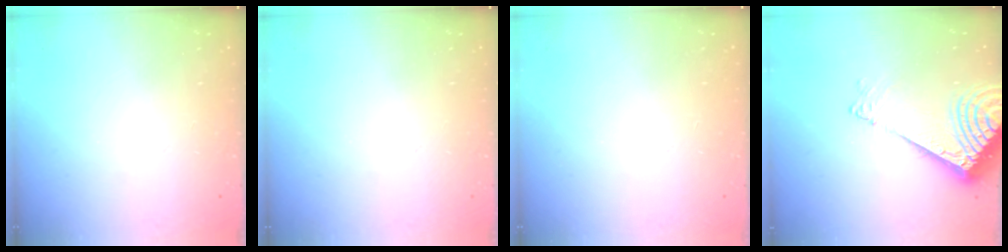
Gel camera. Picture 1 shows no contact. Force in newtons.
{"total": 0.0}
{"total": 2.5, "press": 2.4, "slide": 0.3}
{"total": 11.1, "press": 11.0, "slide": 1.5}